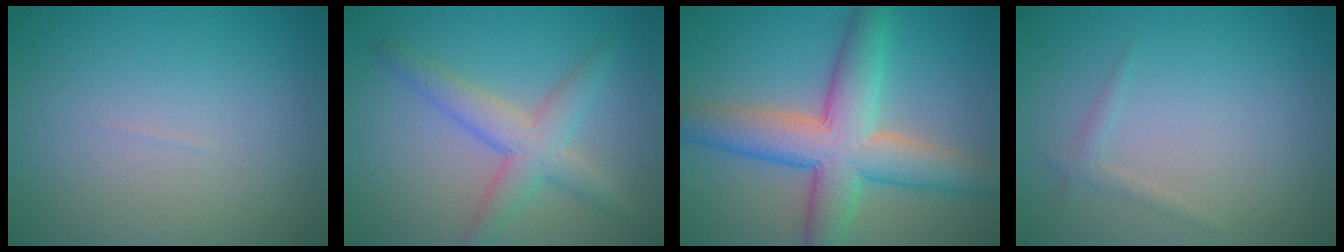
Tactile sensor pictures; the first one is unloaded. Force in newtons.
{"total": 4.1, "press": 4.1, "slide": 0.1}
{"total": 8.3, "press": 8.3, "slide": 0.2}
{"total": 0.9, "press": 0.9, "slide": 0.0}